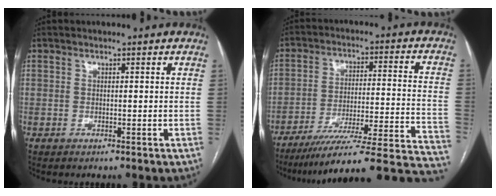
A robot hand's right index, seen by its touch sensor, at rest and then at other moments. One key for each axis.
{"total": 26.2, "fx": -22.5, "fy": 1.0, "fz": 13.5, "tx": -0.109, "ty": -0.001, "tz": -0.311}